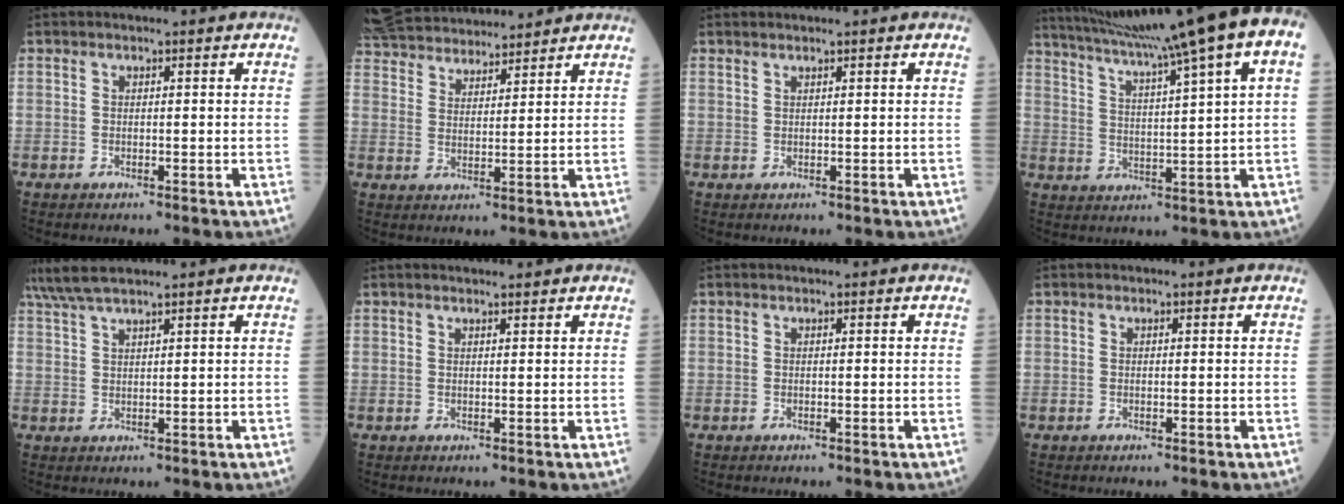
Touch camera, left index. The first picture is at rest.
{"total": 16.2, "force": [15.1, 3.6, 4.6], "torque": [-0.108, 0.045, 0.252]}
{"total": 0.6, "force": [0.5, -0.2, 0.2], "torque": [-0.006, 0.001, 0.015]}
{"total": 19.1, "force": [13.4, -1.1, 13.6], "torque": [-0.224, 0.011, 0.190]}
{"total": 6.7, "force": [5.6, -0.3, 3.7], "torque": [-0.075, 0.026, 0.106]}
{"total": 2.5, "force": [2.3, 0.1, 1.0], "torque": [-0.013, 0.009, 0.028]}
{"total": 0.0}
{"total": 0.0}